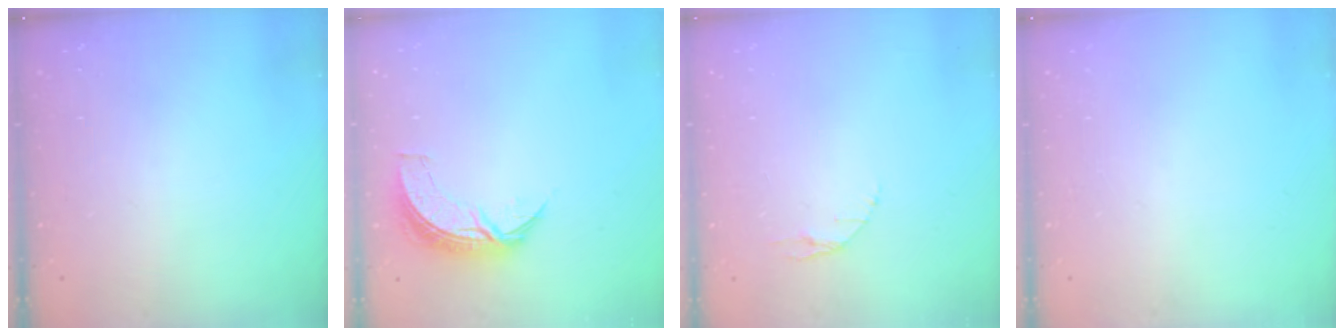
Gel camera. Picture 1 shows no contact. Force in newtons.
{"total": 8.0, "press": 8.0, "slide": 0.3}
{"total": 2.9, "press": 2.9, "slide": 0.4}
{"total": 0.0}